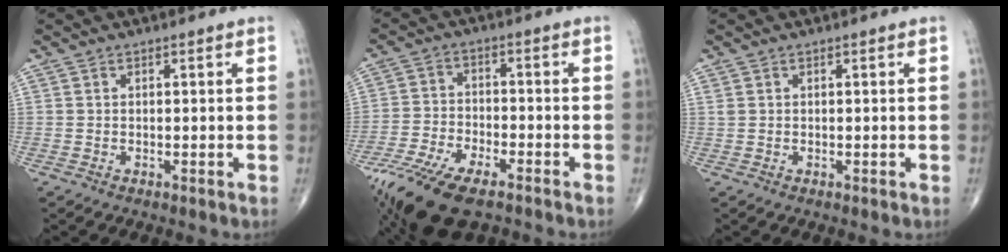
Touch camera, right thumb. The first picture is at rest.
{"total": 15.0, "force": [-10.3, 5.5, 9.4], "torque": [-0.196, 0.012, -0.190]}
{"total": 0.6, "force": [0.3, 0.4, 0.3], "torque": [-0.004, 0.005, 0.007]}